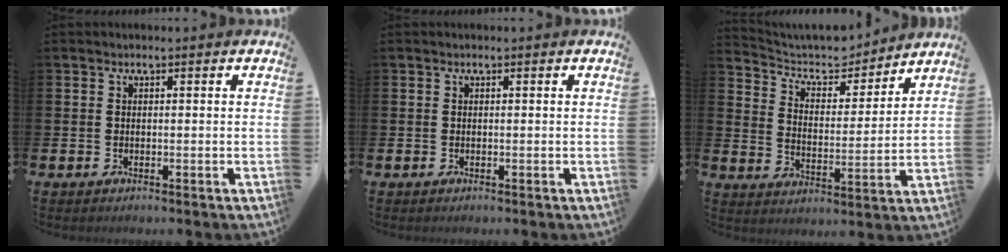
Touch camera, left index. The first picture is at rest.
{"total": 0.0}
{"total": 7.0, "force": [6.4, 2.3, 1.5], "torque": [-0.056, -0.054, 0.107]}